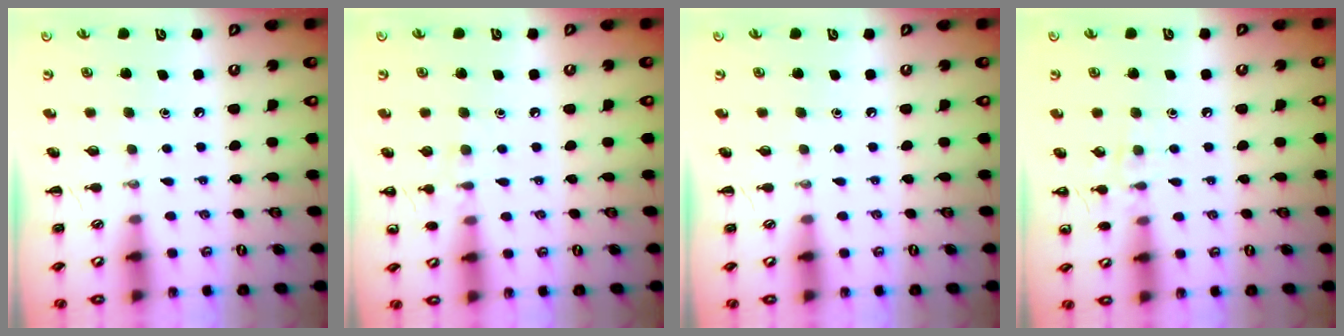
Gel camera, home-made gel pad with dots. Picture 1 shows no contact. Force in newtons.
{"total": 5.3, "press": 5.0, "slide": 1.7}
{"total": 0.0}
{"total": 6.7, "press": 6.4, "slide": 1.7}